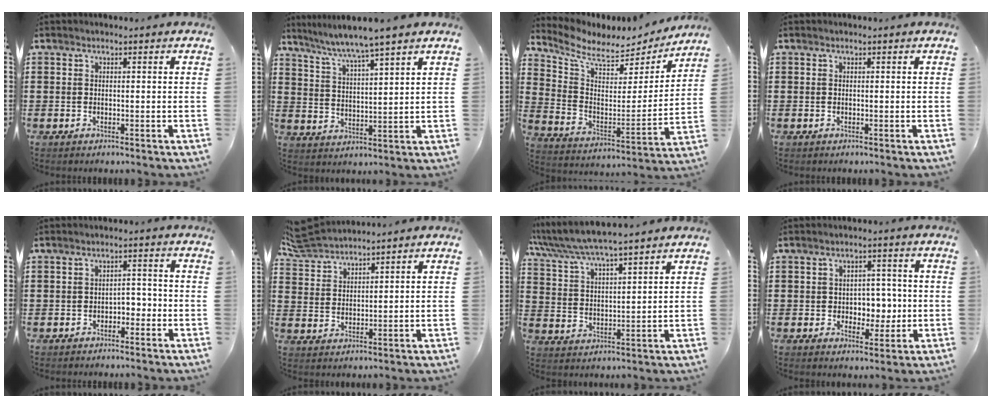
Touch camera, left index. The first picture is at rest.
{"total": 5.2, "force": [4.5, -1.0, 2.4], "torque": [-0.065, -0.029, 0.073]}
{"total": 6.7, "force": [5.9, 2.3, 2.1], "torque": [-0.076, -0.049, 0.100]}
{"total": 0.0}
{"total": 2.3, "force": [-1.9, 1.0, 0.8], "torque": [-0.022, 0.006, -0.043]}
{"total": 4.8, "force": [4.7, 0.6, 0.8], "torque": [-0.036, -0.014, 0.088]}
{"total": 5.4, "force": [5.1, 0.1, 1.8], "torque": [-0.056, -0.031, 0.085]}
{"total": 4.7, "force": [-0.3, 3.9, 2.7], "torque": [-0.041, 0.001, -0.014]}